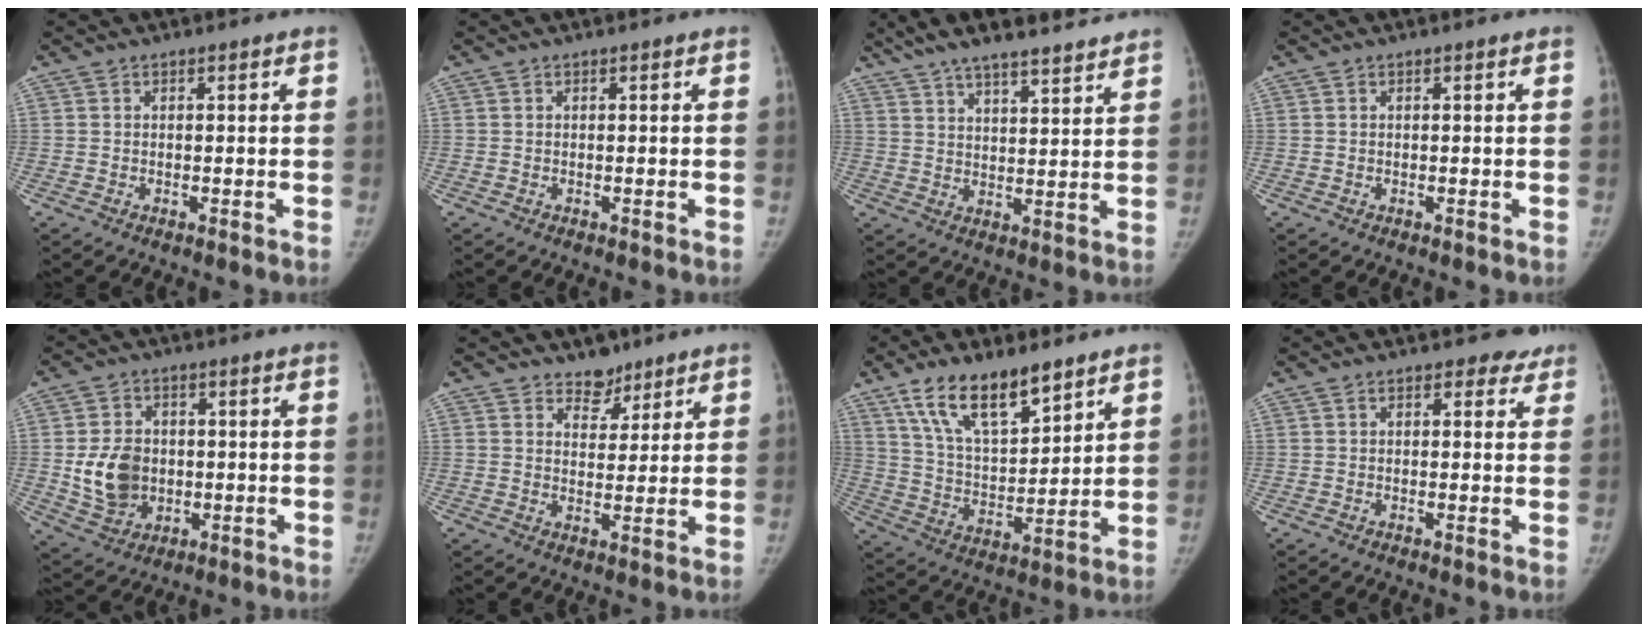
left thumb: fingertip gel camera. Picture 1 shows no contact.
{"total": 0.0}
{"total": 17.1, "force": [13.6, 4.2, 9.4], "torque": [-0.143, -0.016, 0.213]}
{"total": 0.0}
{"total": 10.2, "force": [-0.3, 8.1, 6.1], "torque": [-0.086, -0.005, 0.006]}
{"total": 5.0, "force": [3.8, 2.9, 1.2], "torque": [0.011, -0.028, 0.061]}
{"total": 15.7, "force": [10.4, 6.4, 9.7], "torque": [-0.139, -0.055, 0.198]}
{"total": 4.0, "force": [2.8, 2.2, 1.9], "torque": [0.004, -0.007, 0.031]}